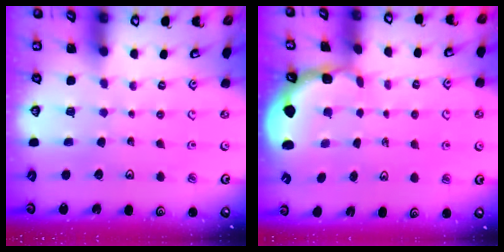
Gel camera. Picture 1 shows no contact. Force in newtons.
{"total": 1.7, "press": 1.6, "slide": 0.5}